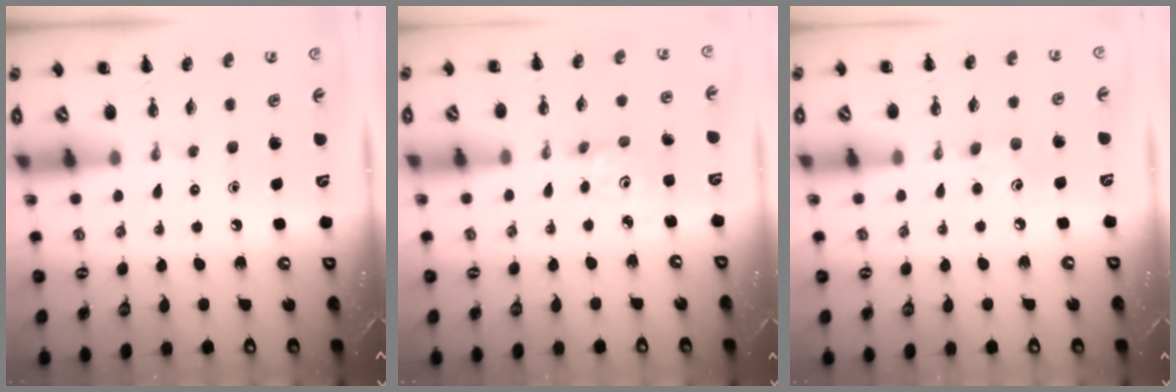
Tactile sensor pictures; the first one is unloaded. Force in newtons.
{"total": 2.4, "press": 2.3, "slide": 0.8}
{"total": 6.8, "press": 6.6, "slide": 1.7}